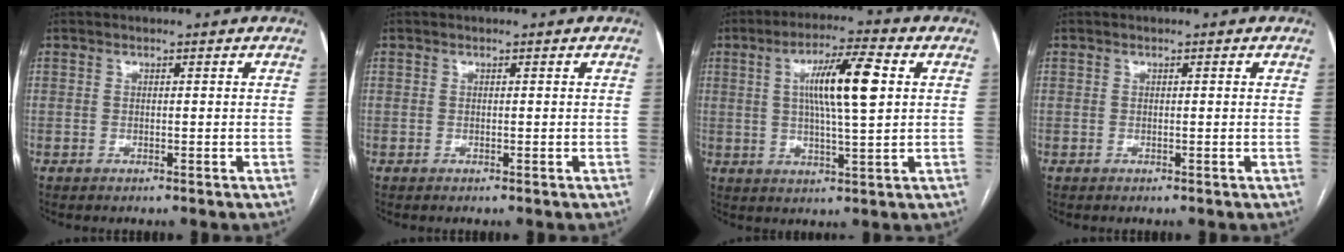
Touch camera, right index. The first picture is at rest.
{"total": 0.0}
{"total": 10.7, "force": [2.3, 0.9, 10.4], "torque": [-0.184, 0.007, 0.037]}
{"total": 0.0}